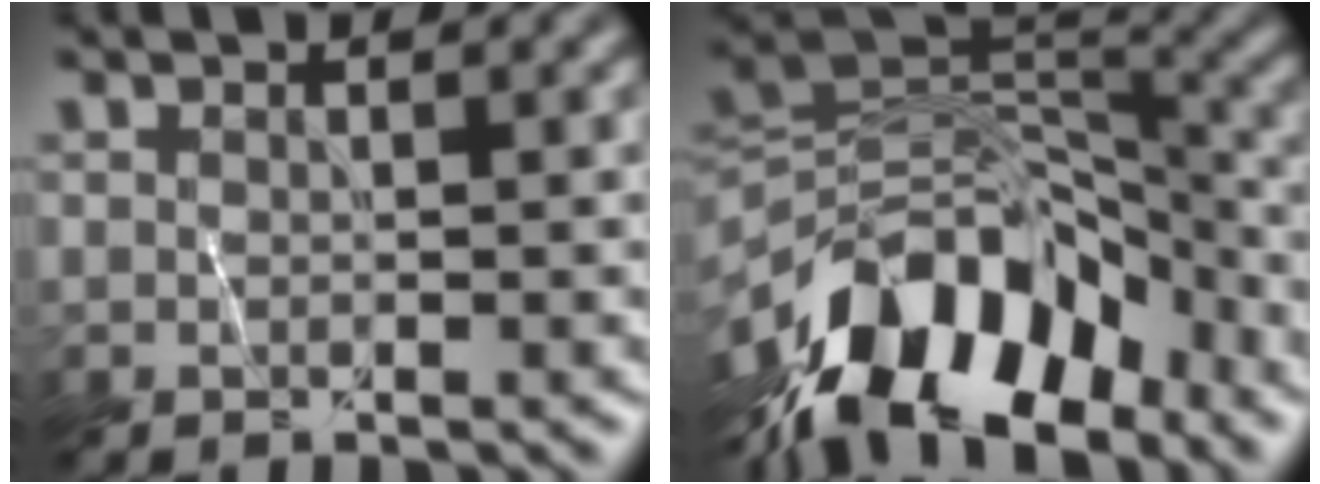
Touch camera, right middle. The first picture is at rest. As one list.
[{"total": 13.0, "force": [-8.2, 6.4, 7.7], "torque": [-0.129, 0.016, -0.151]}]